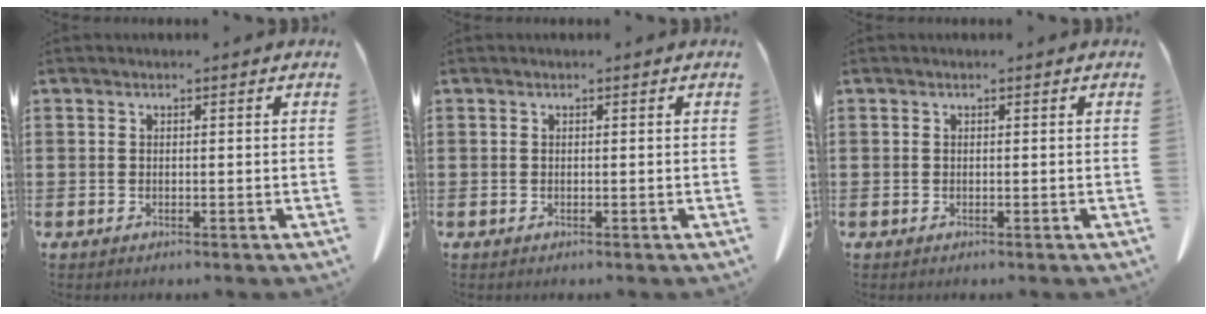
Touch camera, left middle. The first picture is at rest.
{"total": 0.0}
{"total": 0.0}